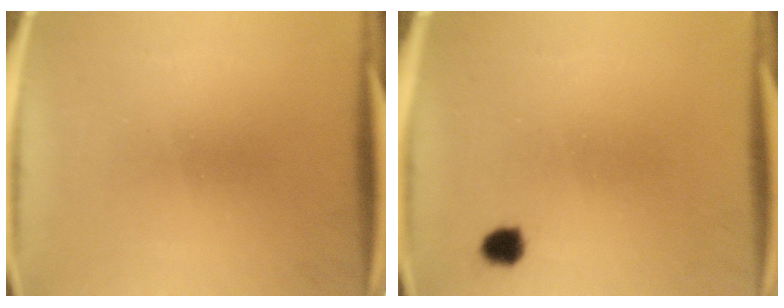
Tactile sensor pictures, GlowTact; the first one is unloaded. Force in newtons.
{"total": 2.4}